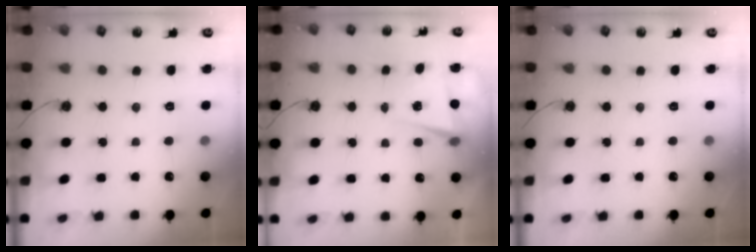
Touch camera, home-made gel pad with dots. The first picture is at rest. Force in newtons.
{"total": 3.4, "press": 2.9, "slide": 1.7}
{"total": 0.0}